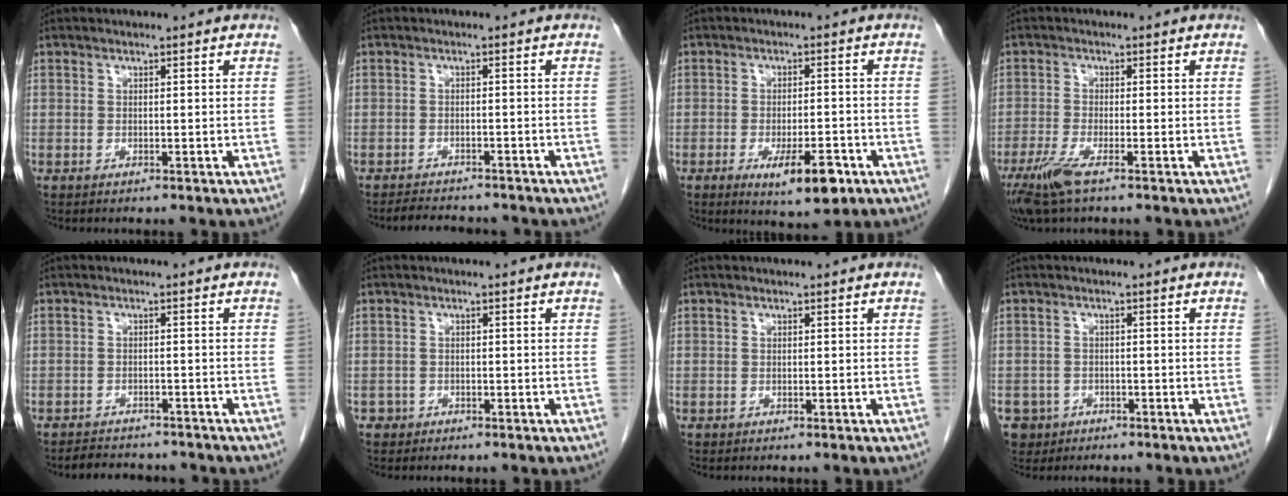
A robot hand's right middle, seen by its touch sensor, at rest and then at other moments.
{"total": 6.3, "force": [-5.8, 1.6, 2.0], "torque": [-0.030, -0.005, -0.081]}
{"total": 7.3, "force": [-3.5, 2.1, 6.0], "torque": [-0.092, -0.009, -0.046]}
{"total": 5.1, "force": [-3.2, 0.5, 3.9], "torque": [-0.086, -0.016, -0.064]}
{"total": 6.3, "force": [-5.9, 1.9, 1.4], "torque": [-0.020, -0.001, -0.079]}
{"total": 1.1, "force": [-0.6, 0.9, -0.1], "torque": [0.000, 0.006, -0.012]}
{"total": 0.0}
{"total": 3.7, "force": [-2.0, 3.2, 0.1], "torque": [0.000, 0.010, -0.031]}